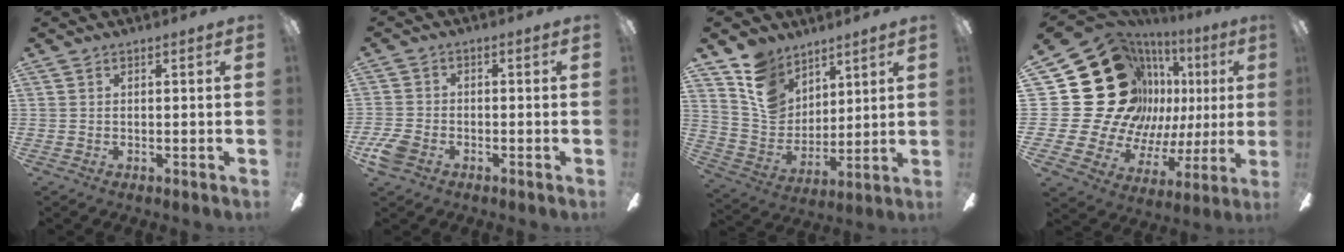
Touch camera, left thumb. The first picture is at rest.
{"total": 5.2, "force": [-2.7, 3.4, 2.8], "torque": [-0.065, 0.012, -0.052]}
{"total": 12.9, "force": [8.5, 8.9, 3.8], "torque": [-0.093, -0.042, 0.172]}
{"total": 32.7, "force": [9.0, 25.1, 18.9], "torque": [-0.360, -0.075, 0.232]}